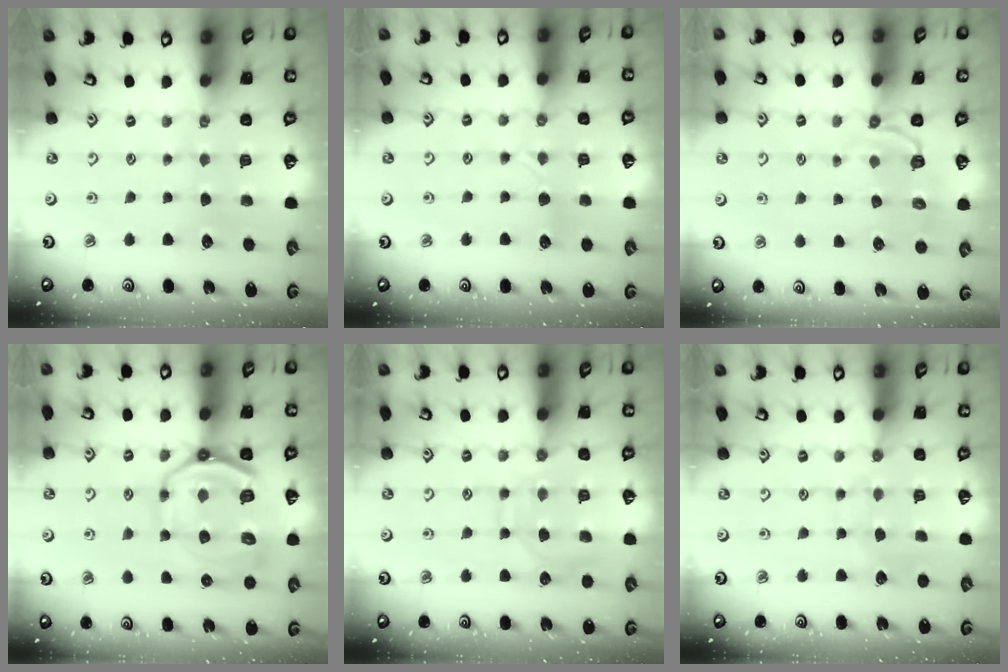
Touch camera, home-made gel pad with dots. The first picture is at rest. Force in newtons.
{"total": 4.5, "press": 4.4, "slide": 0.5}
{"total": 3.7, "press": 2.4, "slide": 2.8}
{"total": 13.3, "press": 13.0, "slide": 2.9}
{"total": 9.7, "press": 9.7, "slide": 0.8}
{"total": 4.9, "press": 4.9, "slide": 0.4}